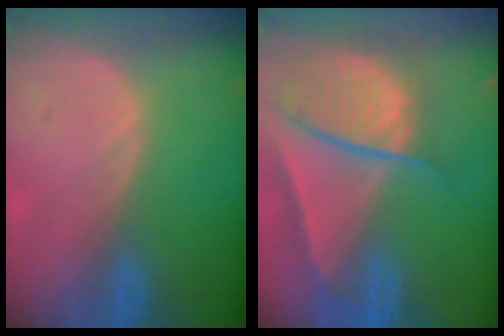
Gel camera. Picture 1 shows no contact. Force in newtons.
{"total": 10.0, "press": 8.4, "slide": 5.5}